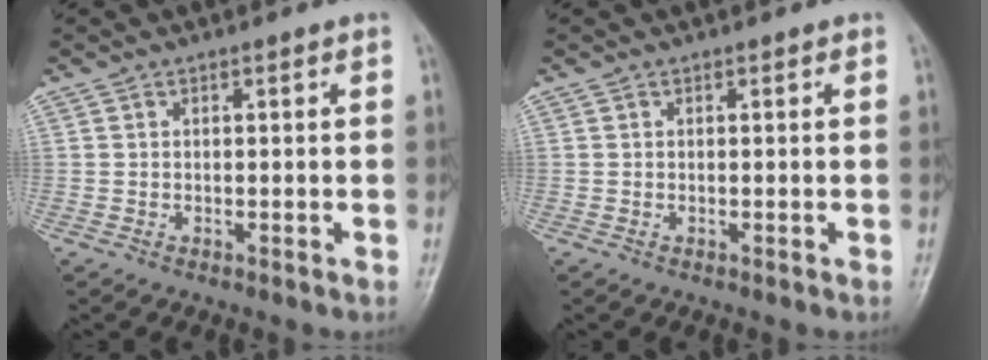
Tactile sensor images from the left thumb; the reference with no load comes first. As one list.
[{"total": 0.0}]